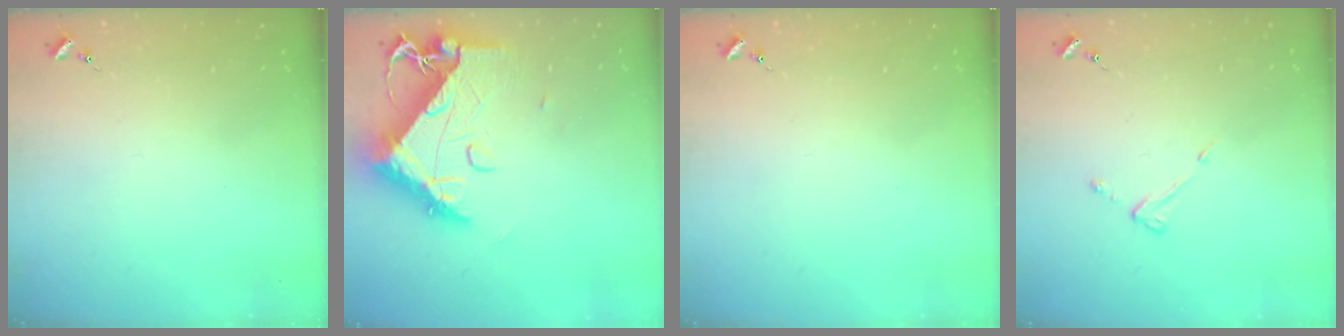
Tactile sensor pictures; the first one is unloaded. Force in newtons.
{"total": 15.2, "press": 15.1, "slide": 1.3}
{"total": 0.0}
{"total": 3.8, "press": 3.8, "slide": 0.3}